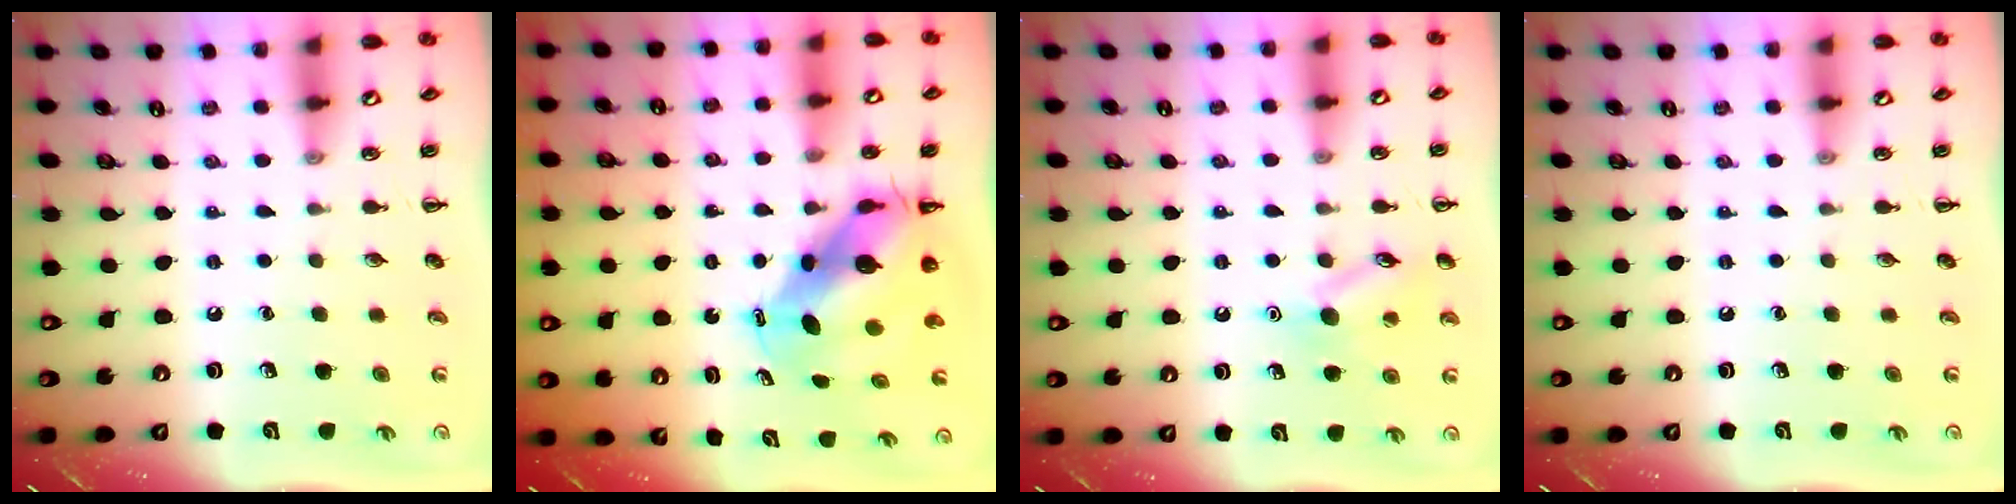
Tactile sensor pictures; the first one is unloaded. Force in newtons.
{"total": 8.5, "press": 8.1, "slide": 2.4}
{"total": 10.1, "press": 10.0, "slide": 1.3}
{"total": 0.0}